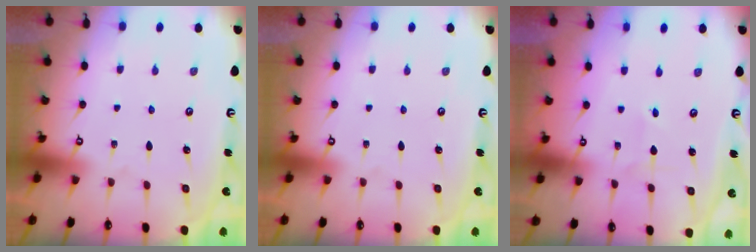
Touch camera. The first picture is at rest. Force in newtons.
{"total": 0.0}
{"total": 1.3, "press": 1.3, "slide": 0.1}